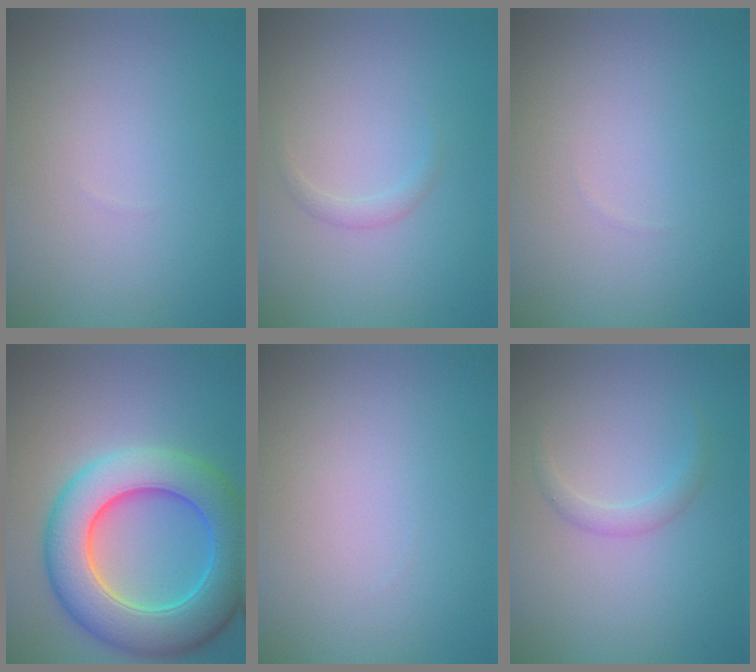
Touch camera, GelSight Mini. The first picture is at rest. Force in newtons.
{"total": 0.8, "press": 0.8, "slide": 0.0}
{"total": 0.0}
{"total": 10.0, "press": 10.0, "slide": 0.5}
{"total": 0.0}
{"total": 0.9, "press": 0.9, "slide": 0.0}